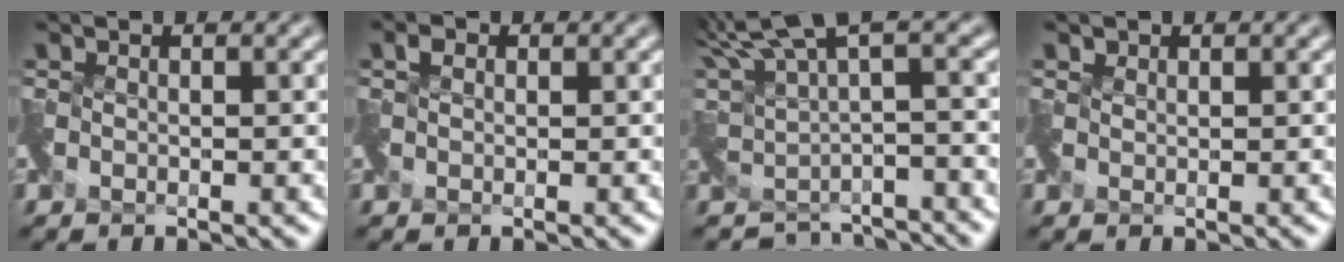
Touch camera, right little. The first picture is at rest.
{"total": 0.9, "force": [-0.2, 0.2, -0.9], "torque": [0.015, -0.001, 0.002]}
{"total": 4.5, "force": [1.3, 2.0, 3.8], "torque": [-0.071, -0.014, 0.047]}
{"total": 0.9, "force": [0.4, 0.1, -0.7], "torque": [0.011, 0.002, 0.015]}